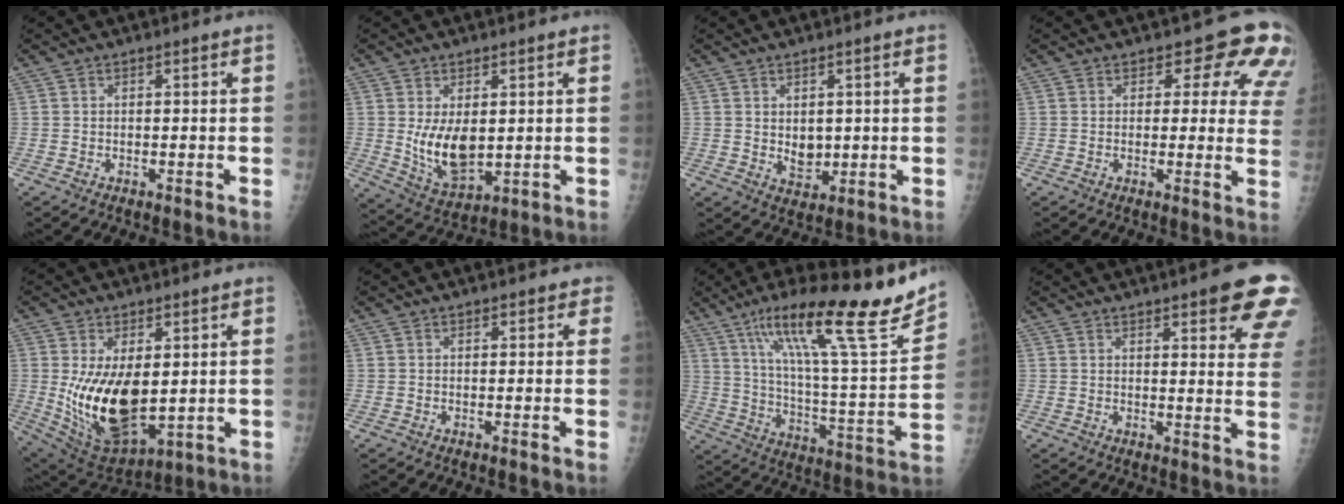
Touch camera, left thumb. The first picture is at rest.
{"total": 9.5, "force": [0.8, 5.5, 7.7], "torque": [-0.118, -0.023, 0.032]}
{"total": 4.3, "force": [0.5, 3.2, 2.9], "torque": [-0.028, -0.012, 0.020]}
{"total": 10.5, "force": [6.5, 5.9, 5.8], "torque": [-0.014, -0.026, 0.049]}
{"total": 16.0, "force": [0.4, 8.6, 13.5], "torque": [-0.227, -0.025, 0.035]}
{"total": 1.5, "force": [0.9, 1.0, 0.7], "torque": [0.014, 0.000, 0.003]}
{"total": 26.6, "force": [17.0, 4.2, 20.0], "torque": [-0.298, -0.051, 0.281]}
{"total": 13.7, "force": [8.2, 3.3, 10.4], "torque": [-0.099, -0.036, 0.088]}